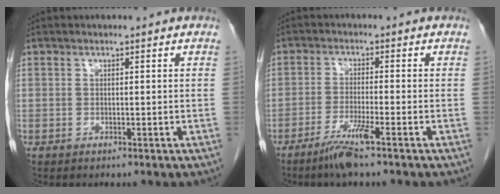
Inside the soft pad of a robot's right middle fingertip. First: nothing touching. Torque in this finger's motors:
{"motor_torque": [-0.02, -0.21, 0.08, 0.04]}